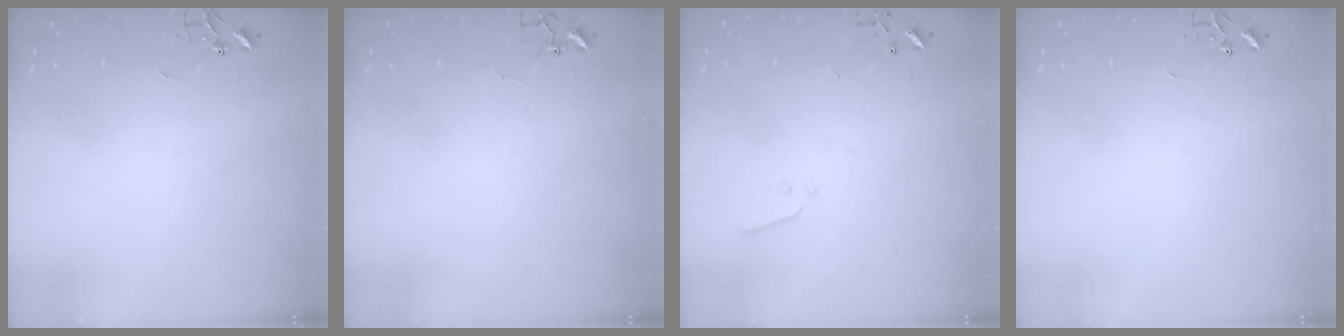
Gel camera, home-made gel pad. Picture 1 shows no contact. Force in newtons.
{"total": 4.0, "press": 4.0, "slide": 0.3}
{"total": 2.9, "press": 2.8, "slide": 0.8}
{"total": 0.0}